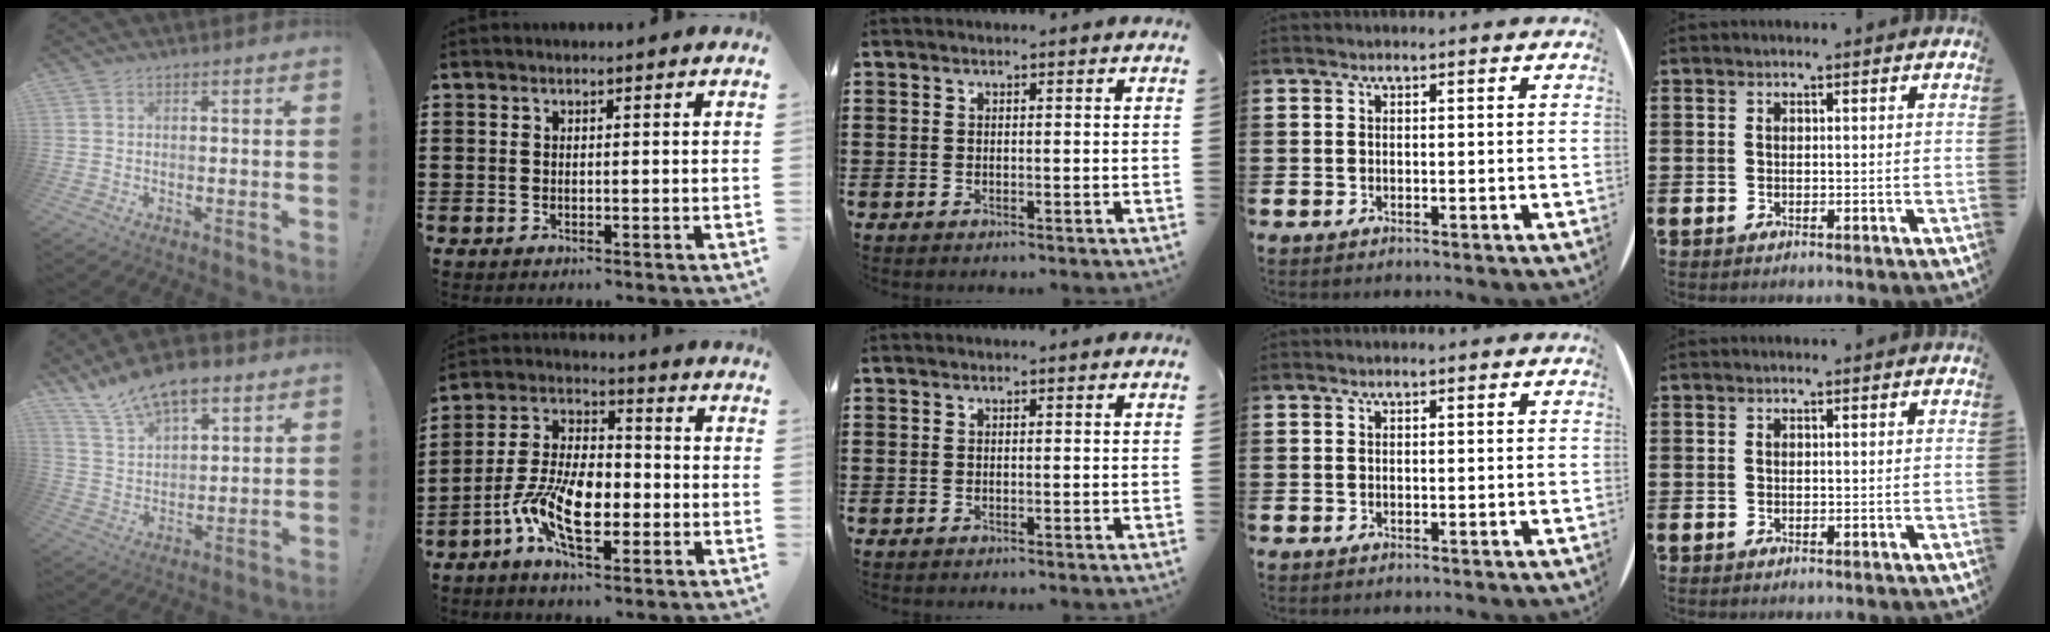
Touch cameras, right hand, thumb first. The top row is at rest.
{"thumb": {"total": 12.7, "force": [9.6, 5.7, 6.2], "torque": [-0.118, -0.055, 0.179]}, "index": {"total": 10.5, "force": [-3.9, 5.2, 8.2], "torque": [-0.193, -0.004, -0.076]}}